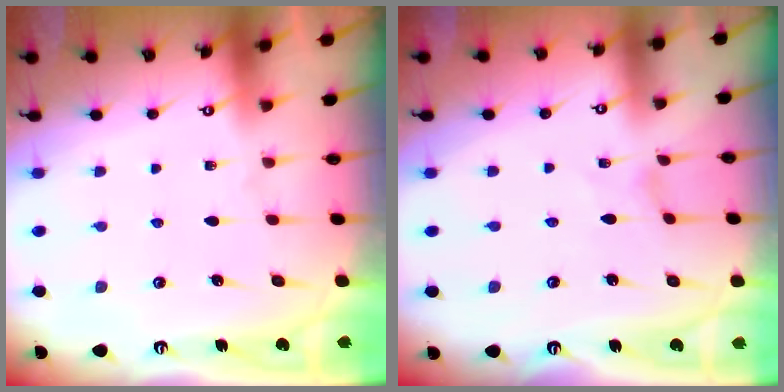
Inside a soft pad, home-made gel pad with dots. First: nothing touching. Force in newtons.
{"total": 0.0}